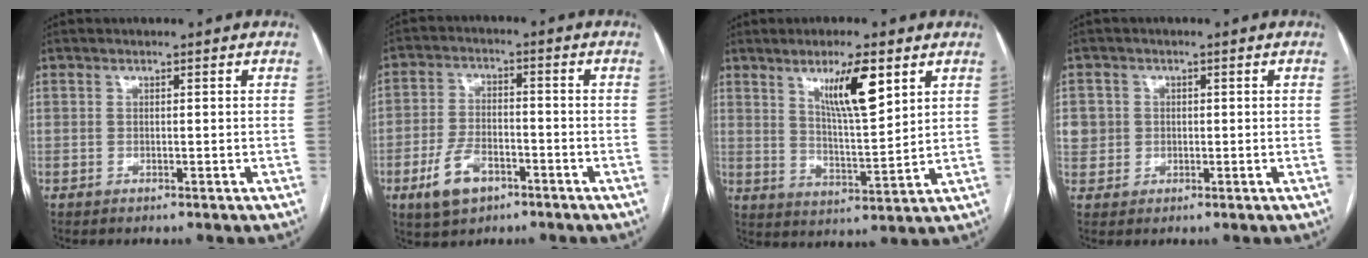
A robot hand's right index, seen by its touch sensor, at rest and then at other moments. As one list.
[{"total": 7.6, "force": [-4.0, 4.2, 5.0], "torque": [-0.107, 0.005, -0.065]}, {"total": 9.4, "force": [5.0, 1.4, 7.9], "torque": [-0.139, -0.007, 0.089]}, {"total": 3.9, "force": [0.6, 3.8, 0.4], "torque": [0.001, 0.009, 0.017]}]